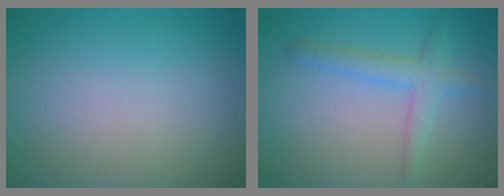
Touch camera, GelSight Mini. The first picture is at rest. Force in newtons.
{"total": 2.9, "press": 2.9, "slide": 0.1}